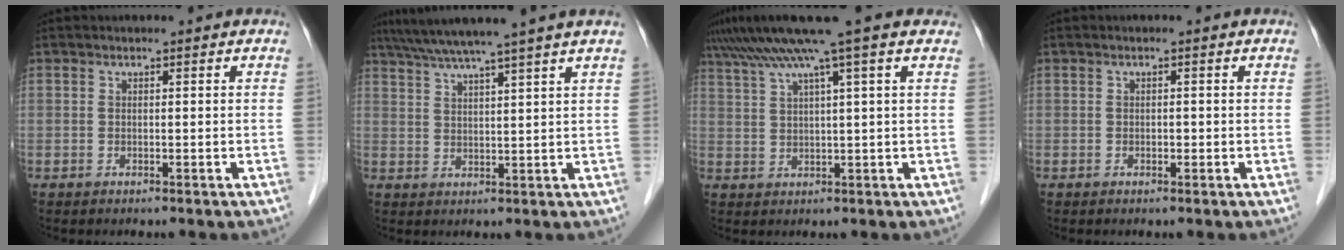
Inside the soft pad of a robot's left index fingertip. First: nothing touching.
{"total": 10.4, "force": [8.6, -1.9, 5.6], "torque": [-0.093, 0.019, 0.124]}
{"total": 9.4, "force": [6.7, -1.6, 6.4], "torque": [-0.114, 0.032, 0.103]}
{"total": 0.6, "force": [-0.3, 0.3, 0.4], "torque": [-0.006, 0.001, -0.007]}